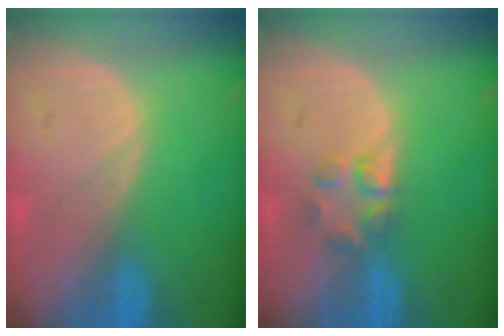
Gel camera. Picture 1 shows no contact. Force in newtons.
{"total": 2.9, "press": 2.9, "slide": 0.3}